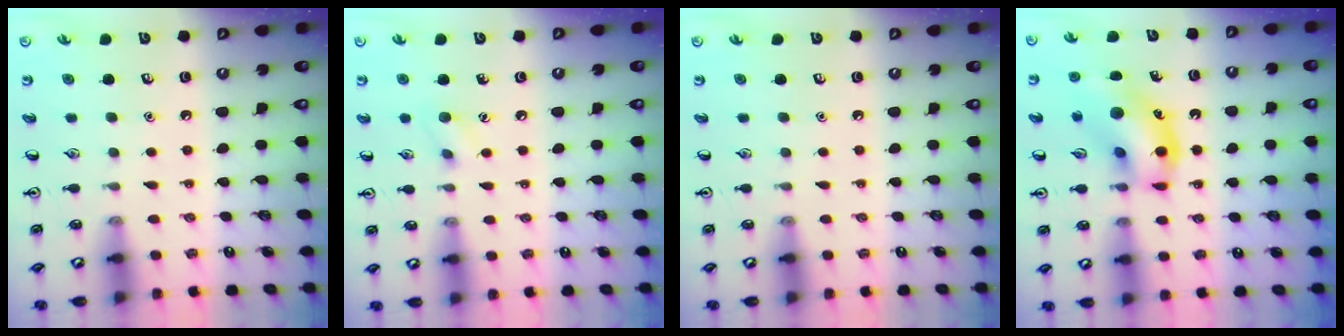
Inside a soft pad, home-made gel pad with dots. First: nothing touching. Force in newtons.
{"total": 6.6, "press": 6.3, "slide": 1.8}
{"total": 0.0}
{"total": 14.8, "press": 14.5, "slide": 2.9}